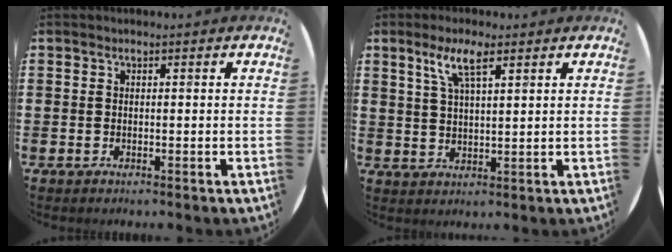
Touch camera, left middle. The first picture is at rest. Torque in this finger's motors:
{"motor_torque": [1.14, -0.99, 0.18, 0.07]}